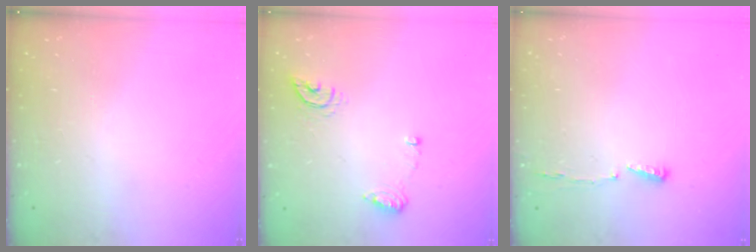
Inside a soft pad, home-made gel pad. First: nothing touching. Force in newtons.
{"total": 7.5, "press": 7.5, "slide": 0.8}
{"total": 3.4, "press": 3.3, "slide": 0.9}